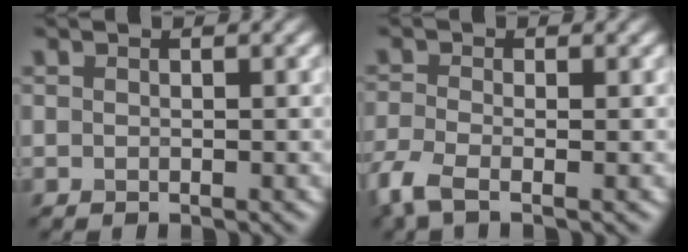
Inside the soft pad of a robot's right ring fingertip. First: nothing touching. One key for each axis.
{"total": 3.3, "fx": -2.1, "fy": 1.0, "fz": 2.3, "tx": -0.065, "ty": -0.013, "tz": -0.058}